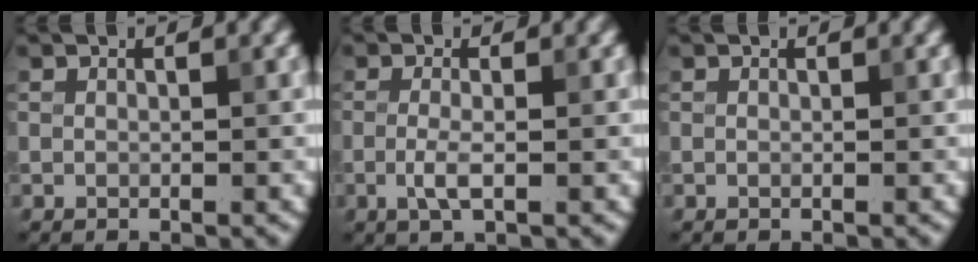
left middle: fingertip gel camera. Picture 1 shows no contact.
{"total": 2.1, "force": [-0.5, 0.6, 2.0], "torque": [-0.043, -0.002, -0.016]}
{"total": 0.0}